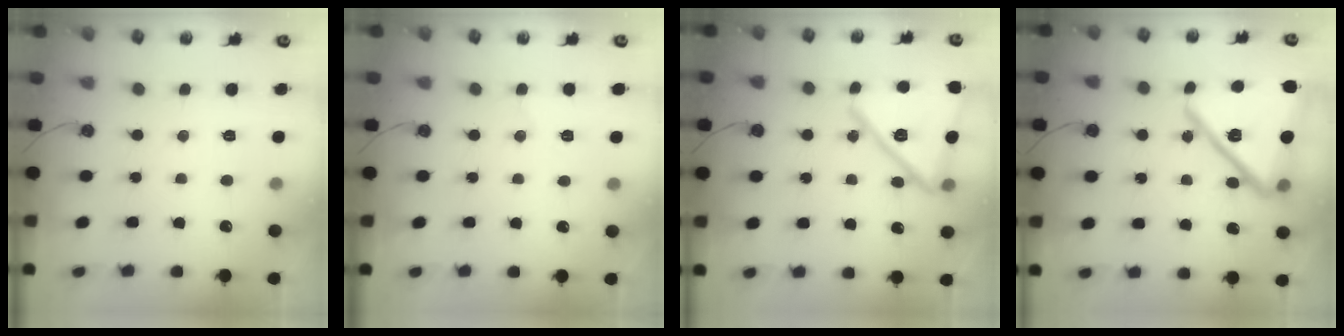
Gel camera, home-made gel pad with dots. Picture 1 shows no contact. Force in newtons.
{"total": 5.2, "press": 4.6, "slide": 2.5}
{"total": 20.6, "press": 20.5, "slide": 1.2}
{"total": 24.8, "press": 24.7, "slide": 2.2}